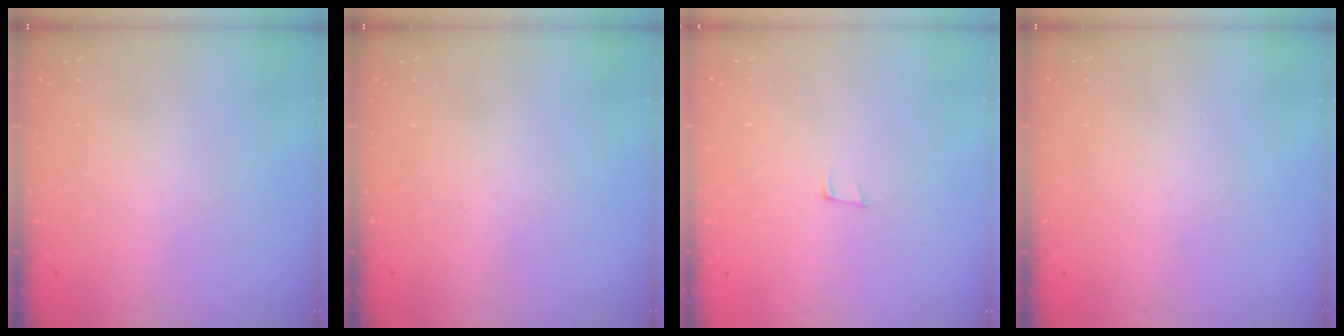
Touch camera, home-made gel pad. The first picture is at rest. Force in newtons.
{"total": 0.0}
{"total": 5.6, "press": 4.5, "slide": 3.3}
{"total": 0.0}